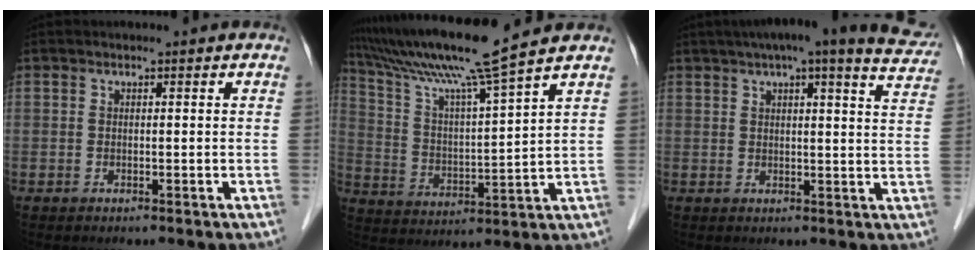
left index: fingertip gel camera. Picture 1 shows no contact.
{"total": 13.8, "force": [11.3, -2.5, 7.5], "torque": [-0.140, 0.002, 0.201]}
{"total": 18.7, "force": [15.9, 2.3, 9.6], "torque": [-0.127, 0.010, 0.180]}